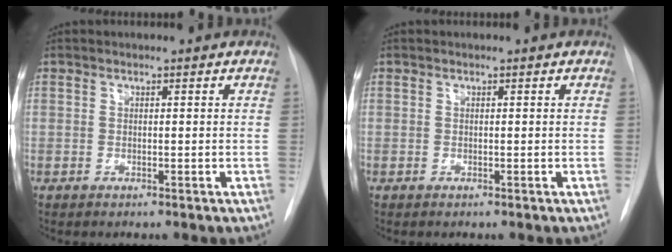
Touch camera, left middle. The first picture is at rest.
{"total": 0.0}